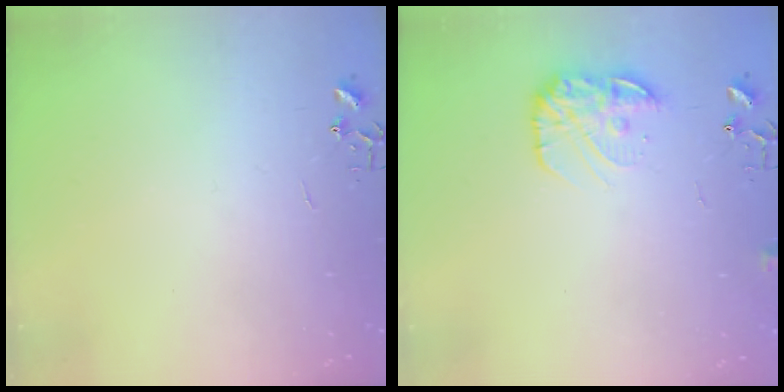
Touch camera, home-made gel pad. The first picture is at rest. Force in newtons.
{"total": 11.9, "press": 11.9, "slide": 0.4}